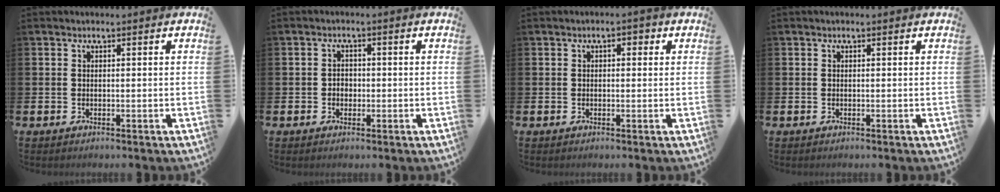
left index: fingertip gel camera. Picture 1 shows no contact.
{"total": 1.6, "force": [-0.3, 1.4, 0.7], "torque": [-0.006, 0.004, -0.011]}
{"total": 1.8, "force": [0.5, 1.0, 1.5], "torque": [-0.021, 0.008, 0.003]}
{"total": 0.0}